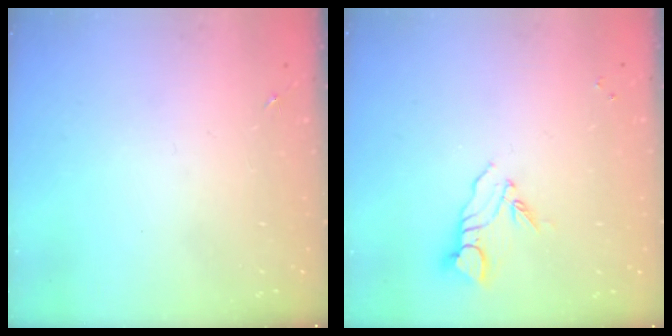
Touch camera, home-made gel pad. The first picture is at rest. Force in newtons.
{"total": 6.1, "press": 6.1, "slide": 0.5}